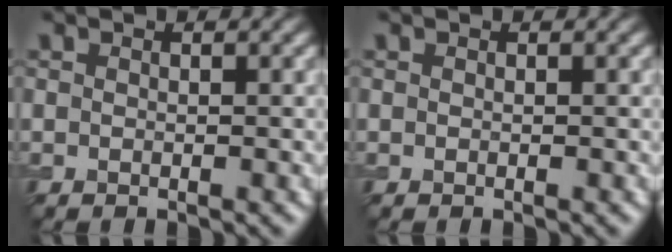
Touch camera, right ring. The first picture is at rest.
{"total": 0.0}